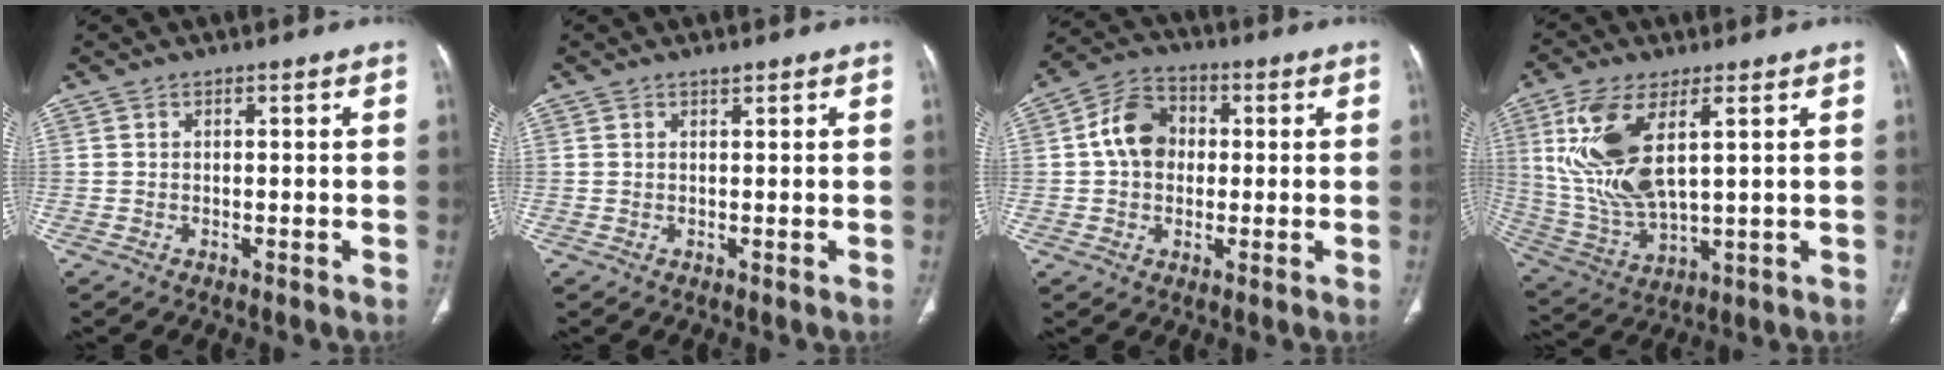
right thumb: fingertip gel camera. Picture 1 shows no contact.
{"total": 0.8, "force": [0.7, 0.2, 0.3], "torque": [-0.001, -0.004, 0.011]}
{"total": 9.0, "force": [0.8, 7.1, 5.5], "torque": [-0.079, 0.021, 0.004]}
{"total": 15.8, "force": [4.3, 6.7, 13.6], "torque": [-0.294, -0.018, 0.097]}